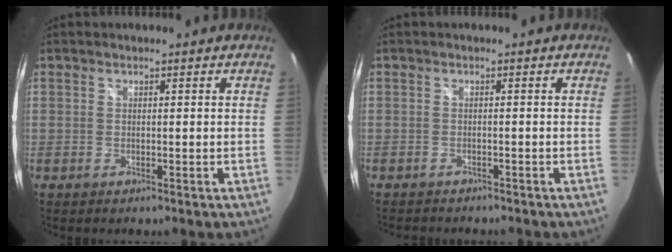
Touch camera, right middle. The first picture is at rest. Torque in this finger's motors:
{"motor_torque": [1.07, -1.07, 0.07, 0.07]}